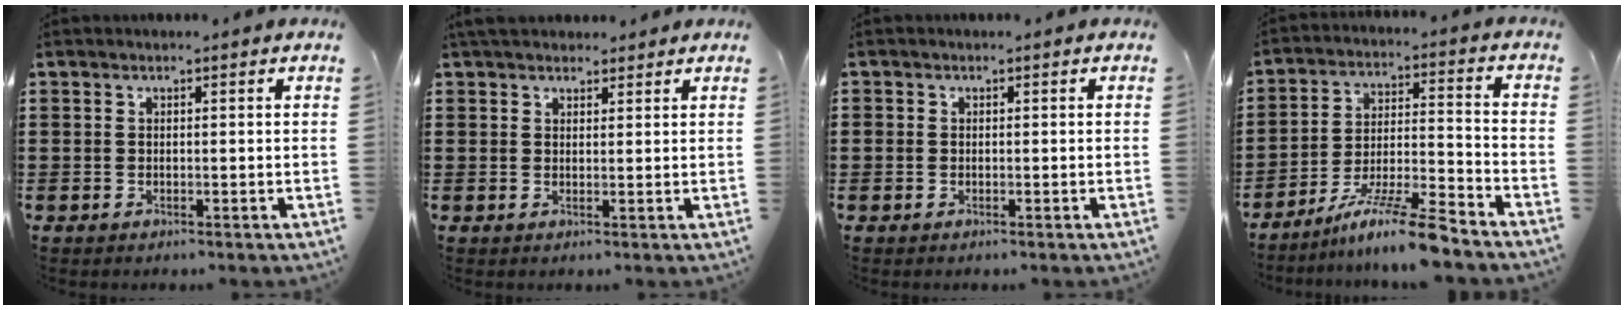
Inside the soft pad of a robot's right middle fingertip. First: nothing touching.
{"total": 2.7, "force": [2.6, 0.6, 0.4], "torque": [-0.014, 0.002, 0.051]}
{"total": 0.6, "force": [-0.1, 0.6, 0.1], "torque": [-0.002, 0.005, -0.003]}
{"total": 10.1, "force": [-8.4, -0.1, 5.6], "torque": [-0.100, 0.006, -0.162]}